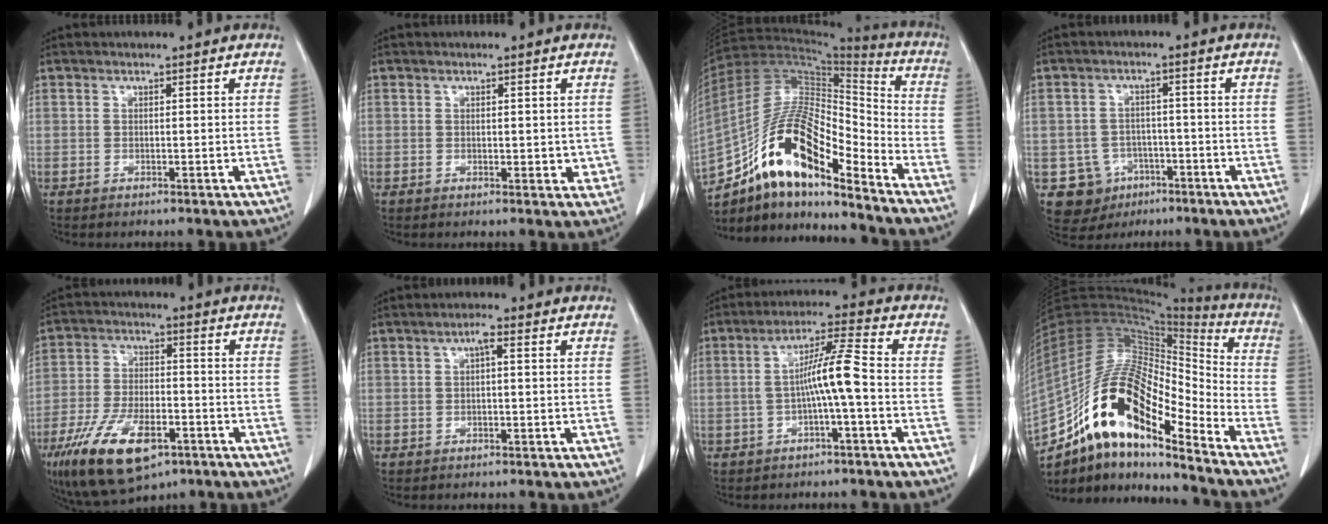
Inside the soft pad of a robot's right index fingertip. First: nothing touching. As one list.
[{"total": 2.6, "force": [0.1, 1.4, 2.2], "torque": [-0.021, -0.003, 0.004]}, {"total": 16.7, "force": [-11.3, 4.1, 11.5], "torque": [-0.210, 0.030, -0.198]}, {"total": 6.9, "force": [-2.9, 6.2, 0.8], "torque": [-0.017, 0.012, -0.034]}, {"total": 15.2, "force": [-8.5, 6.2, 10.9], "torque": [-0.211, -0.010, -0.143]}, {"total": 1.7, "force": [0.4, 0.3, 1.6], "torque": [-0.028, 0.006, 0.006]}, {"total": 6.8, "force": [-1.2, -0.4, 6.7], "torque": [-0.122, 0.018, -0.020]}, {"total": 20.4, "force": [-13.4, 5.7, 14.3], "torque": [-0.286, 0.030, -0.237]}]